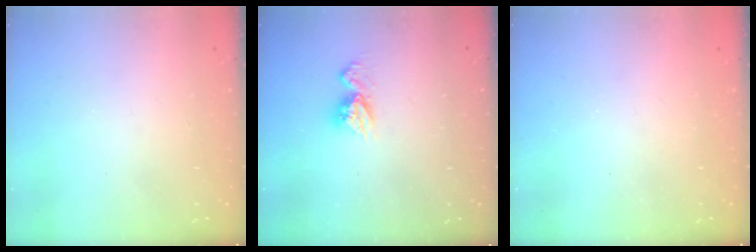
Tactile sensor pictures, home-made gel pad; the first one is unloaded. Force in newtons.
{"total": 8.3, "press": 8.2, "slide": 0.8}
{"total": 0.0}